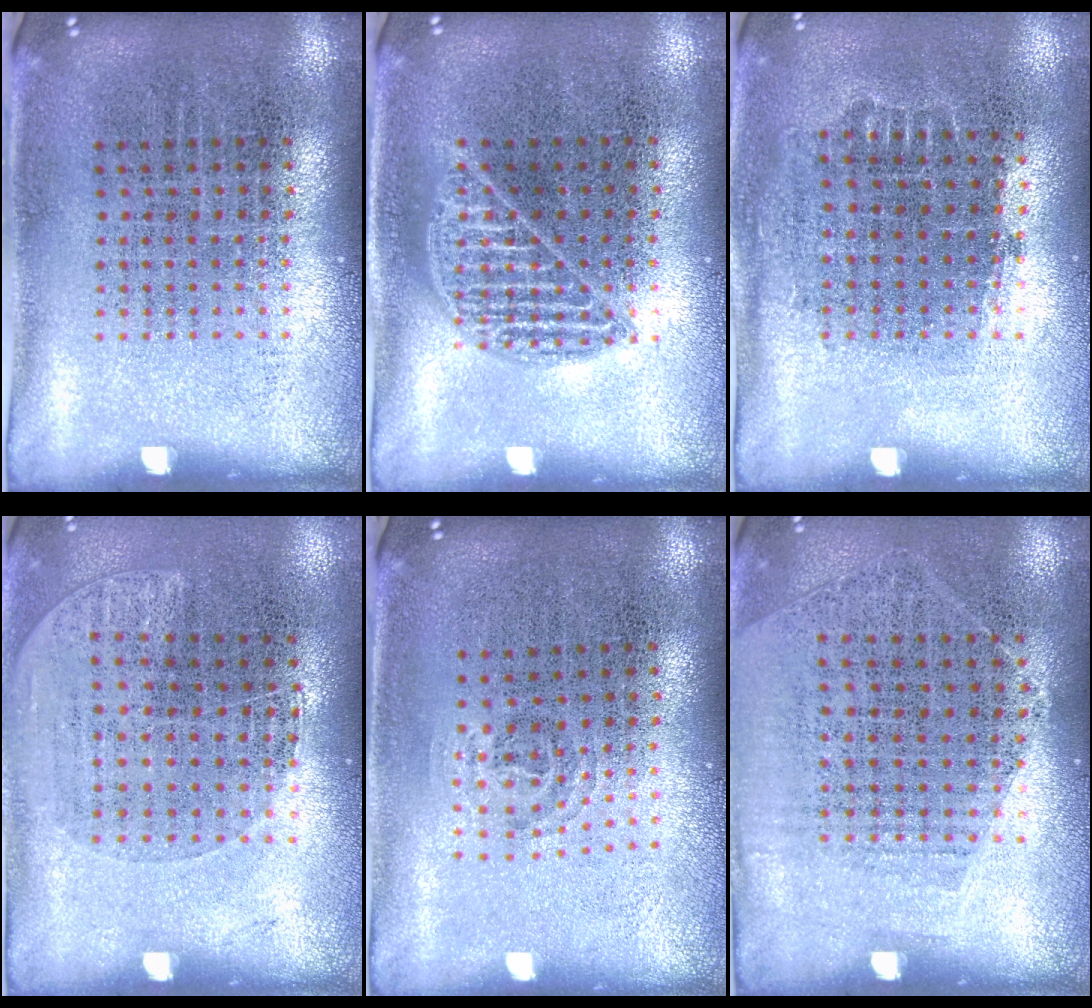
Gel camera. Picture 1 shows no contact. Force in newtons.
{"total": 0.9, "press": 0.9, "slide": 0.1}
{"total": 0.7, "press": 0.6, "slide": 0.3}
{"total": 1.1, "press": 1.0, "slide": 0.6}
{"total": 0.9, "press": 0.6, "slide": 0.7}
{"total": 1.3, "press": 1.0, "slide": 0.8}